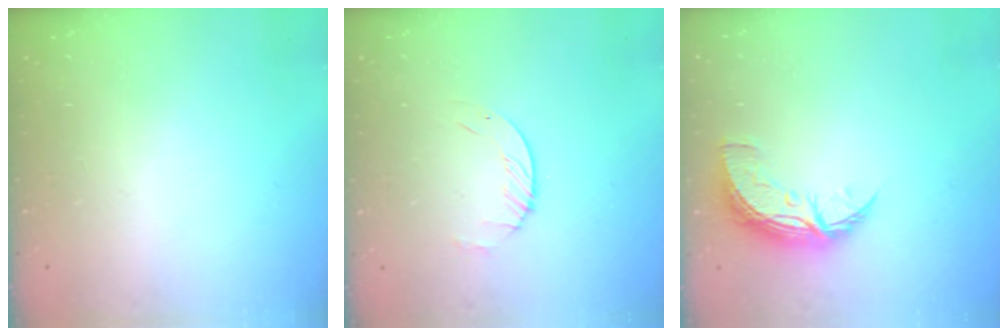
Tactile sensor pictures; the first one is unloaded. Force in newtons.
{"total": 1.7, "press": 1.7, "slide": 0.2}
{"total": 8.8, "press": 8.8, "slide": 0.4}